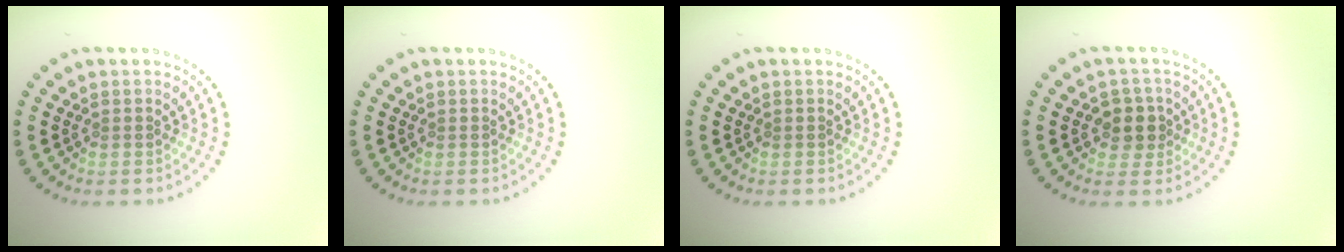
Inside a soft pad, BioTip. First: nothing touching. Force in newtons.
{"total": 0.0}
{"total": 0.0}
{"total": 2.6, "press": 2.4, "slide": 1.0}